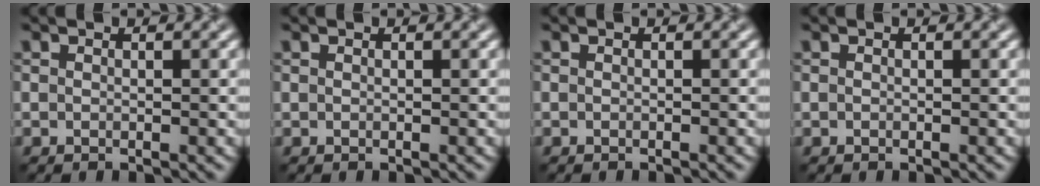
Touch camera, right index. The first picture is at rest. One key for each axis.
{"total": 0.0}
{"total": 0.6, "fx": -0.5, "fy": 0.0, "fz": 0.2, "tx": 0.002, "ty": -0.001, "tz": -0.009}
{"total": 0.0}